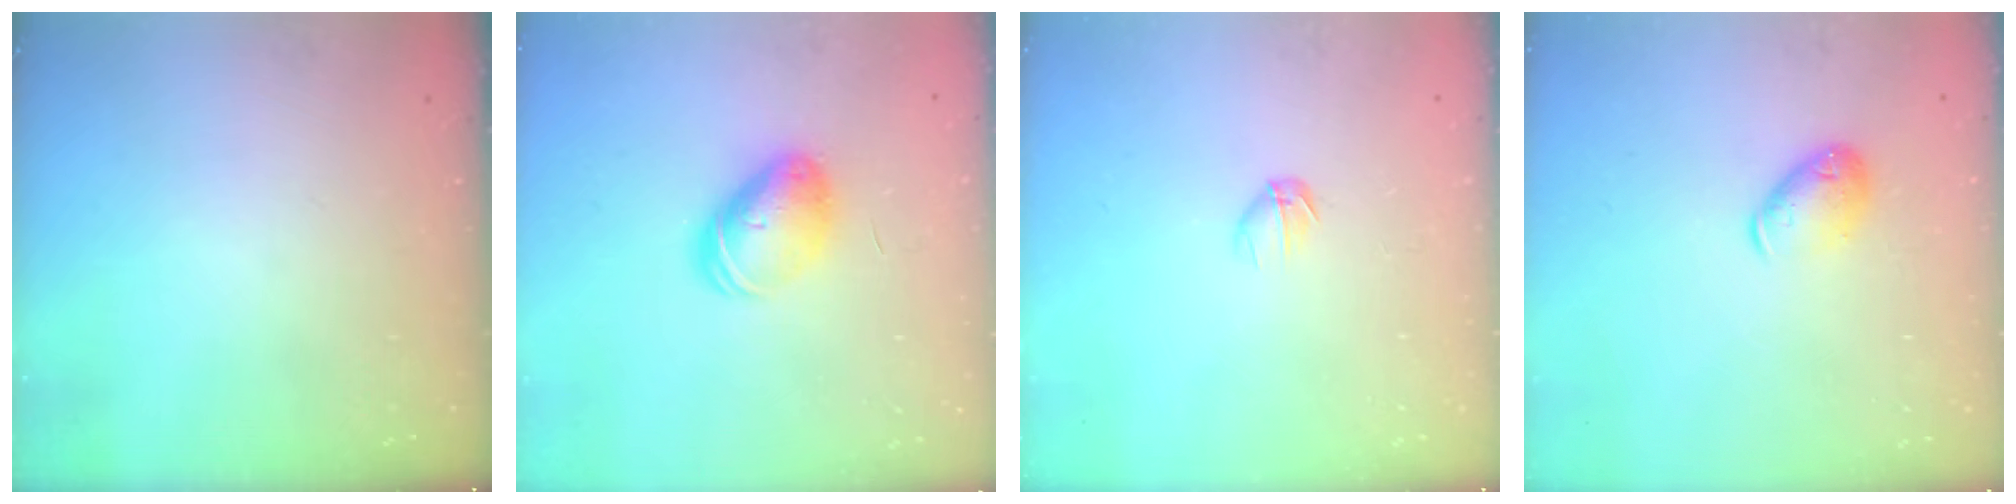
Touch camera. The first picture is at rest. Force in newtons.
{"total": 8.5, "press": 8.4, "slide": 1.0}
{"total": 3.7, "press": 3.5, "slide": 1.2}
{"total": 8.3, "press": 8.2, "slide": 1.2}